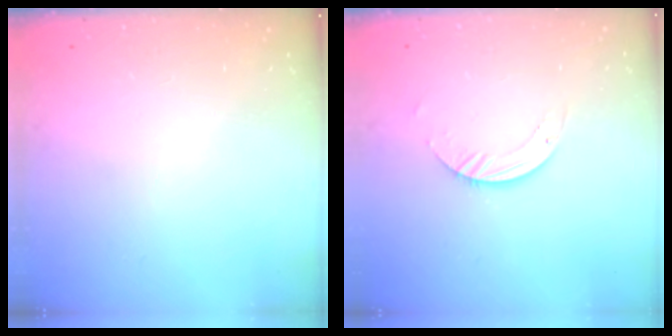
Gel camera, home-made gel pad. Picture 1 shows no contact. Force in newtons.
{"total": 3.8, "press": 3.8, "slide": 0.2}